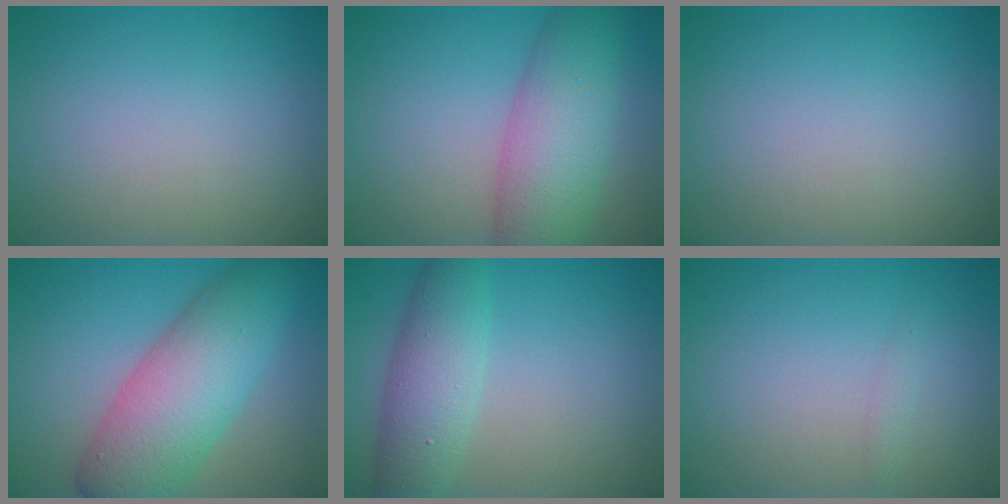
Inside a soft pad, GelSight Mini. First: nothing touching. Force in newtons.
{"total": 7.7, "press": 7.7, "slide": 0.1}
{"total": 0.0}
{"total": 9.5, "press": 9.5, "slide": 0.1}
{"total": 5.3, "press": 5.3, "slide": 0.1}
{"total": 0.6, "press": 0.6, "slide": 0.0}